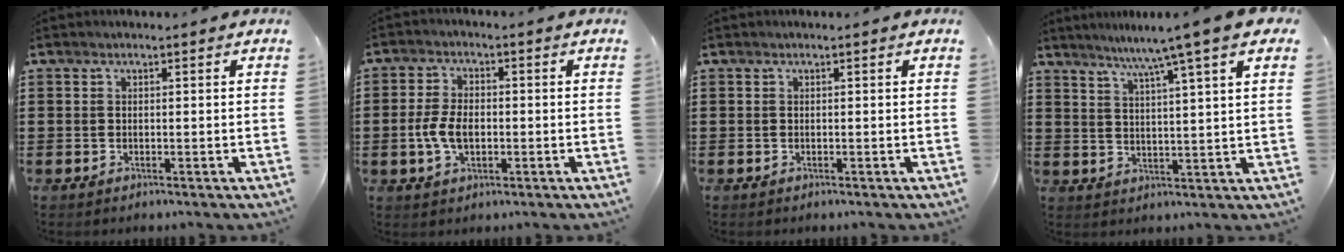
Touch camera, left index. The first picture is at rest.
{"total": 5.3, "force": [-1.0, 3.1, 4.3], "torque": [-0.105, -0.004, -0.025]}
{"total": 0.0}
{"total": 7.3, "force": [5.5, -0.8, 4.7], "torque": [-0.102, -0.028, 0.087]}